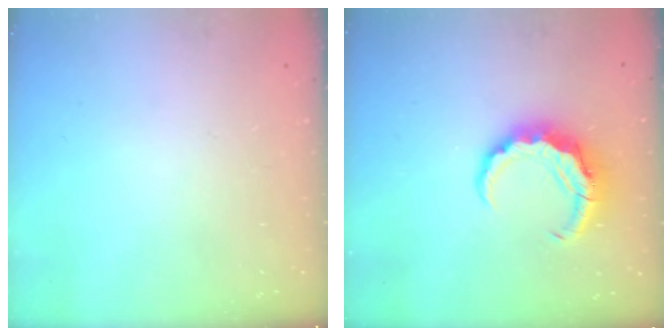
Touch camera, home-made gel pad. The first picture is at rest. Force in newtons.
{"total": 8.3, "press": 8.3, "slide": 0.9}